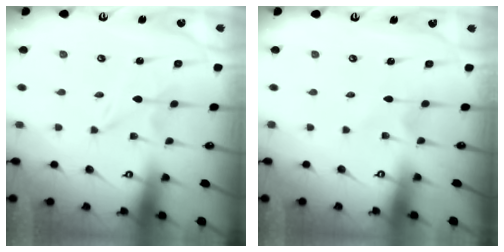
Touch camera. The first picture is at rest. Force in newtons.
{"total": 1.6, "press": 1.6, "slide": 0.2}